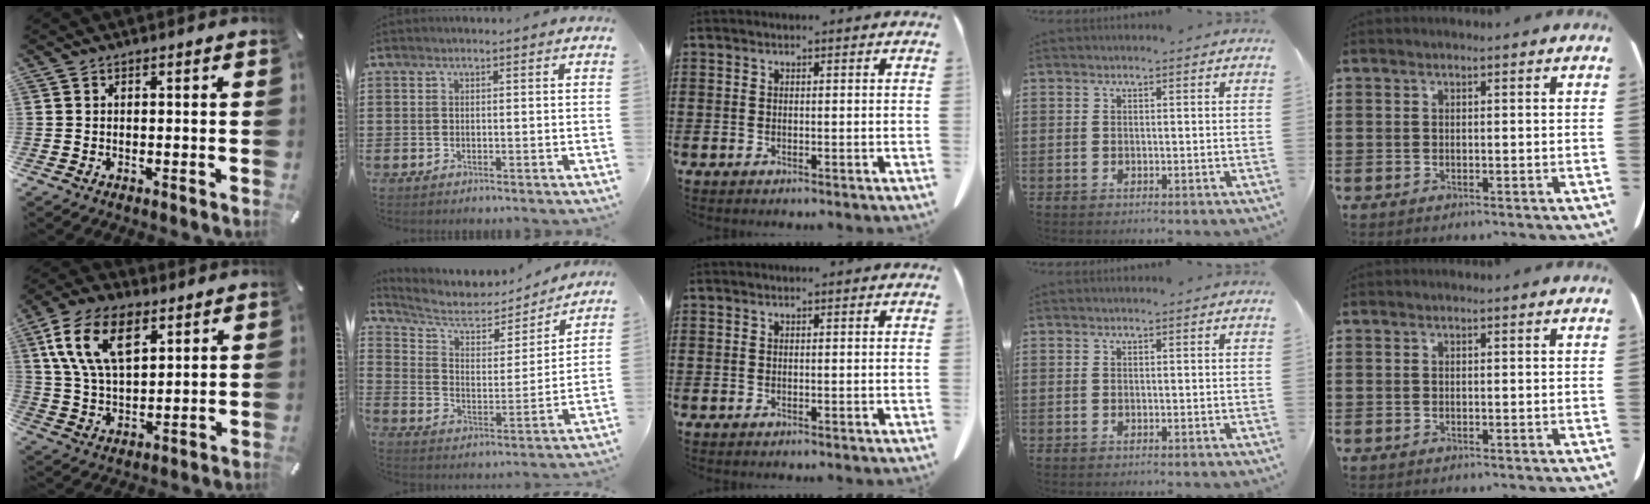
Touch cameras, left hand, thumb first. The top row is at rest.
{"thumb": {"total": 14.6, "force": [6.9, 8.3, 9.8], "torque": [-0.218, -0.005, 0.127]}, "index": {"total": 6.8, "force": [5.6, 2.4, 2.9], "torque": [-0.086, -0.033, 0.094]}}